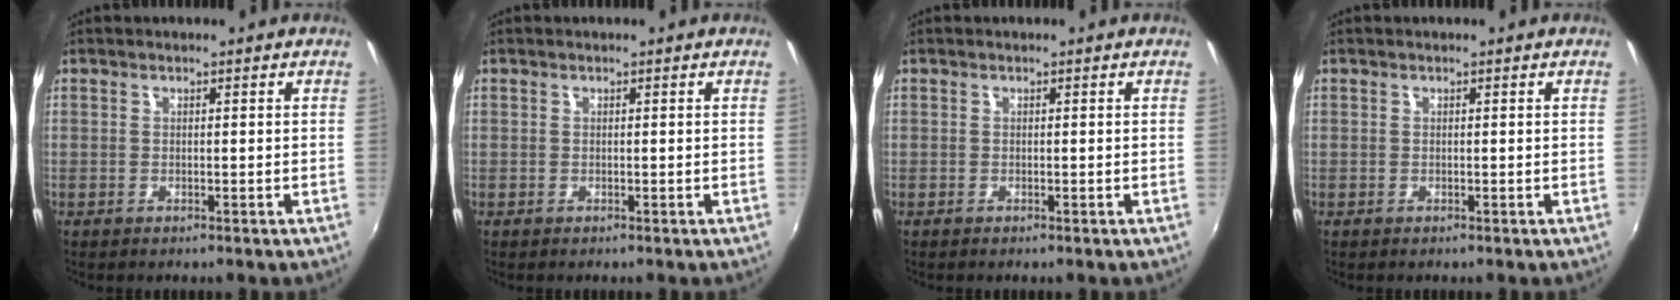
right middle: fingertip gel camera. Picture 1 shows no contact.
{"total": 0.0}
{"total": 0.0}
{"total": 0.0}